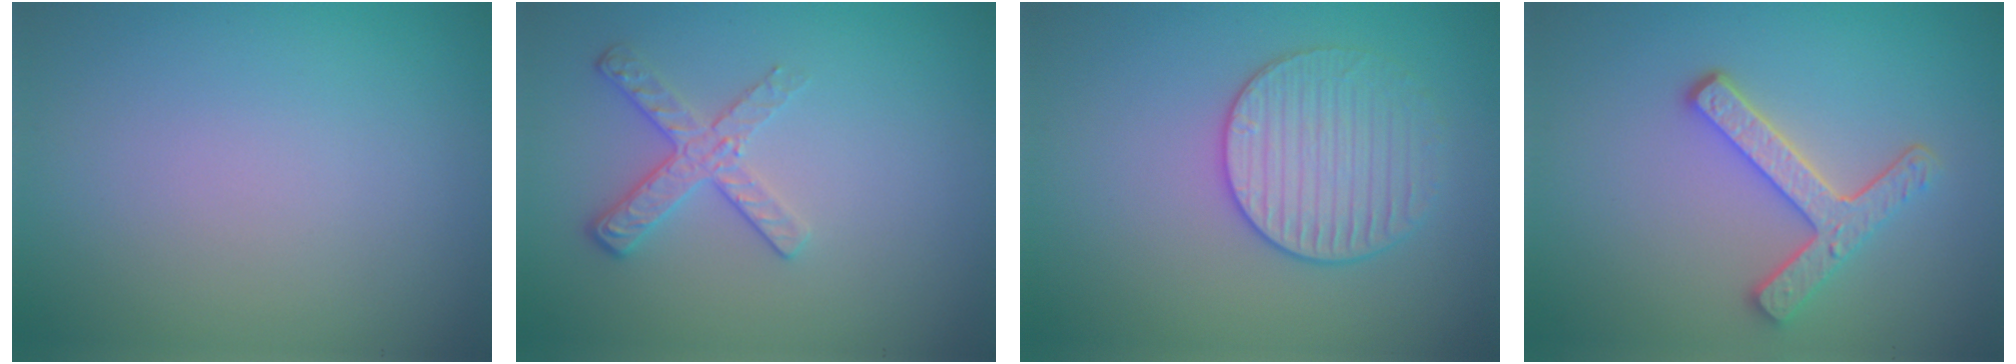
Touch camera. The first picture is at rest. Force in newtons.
{"total": 2.6, "press": 2.2, "slide": 1.4}
{"total": 3.1, "press": 3.1, "slide": 0.1}
{"total": 3.7, "press": 3.0, "slide": 2.1}